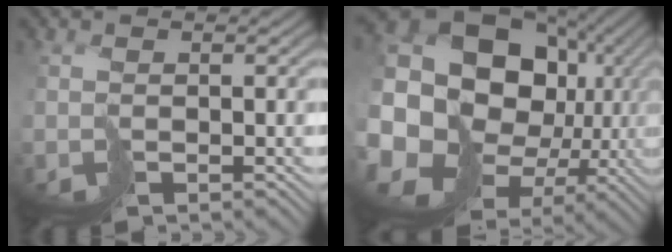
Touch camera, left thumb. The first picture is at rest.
{"total": 21.7, "force": [1.3, 17.3, 13.0], "torque": [-0.308, -0.029, 0.028]}